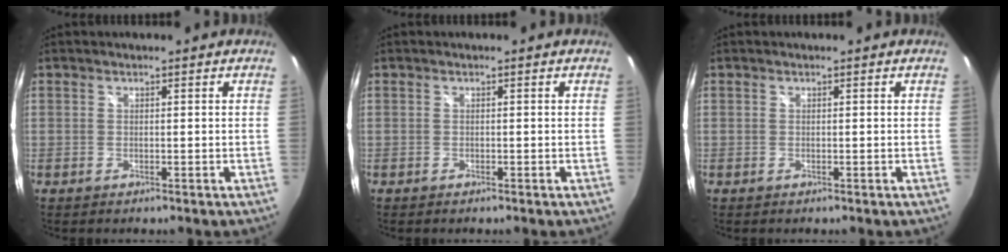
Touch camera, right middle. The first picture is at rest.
{"total": 0.0}
{"total": 0.0}